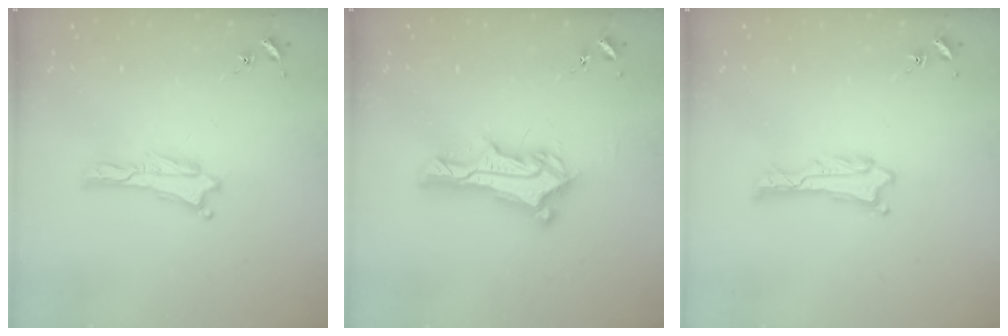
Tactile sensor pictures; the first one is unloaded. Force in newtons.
{"total": 8.8, "press": 8.7, "slide": 0.7}
{"total": 0.9, "press": 0.8, "slide": 0.1}